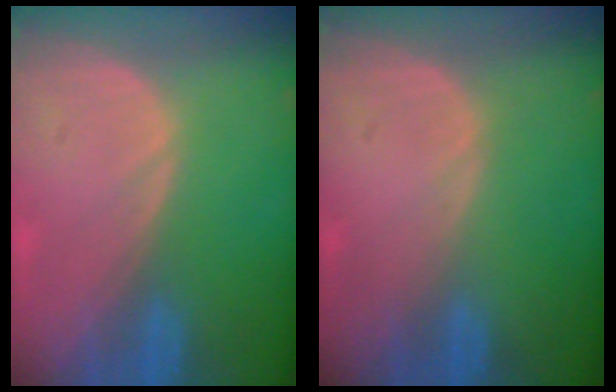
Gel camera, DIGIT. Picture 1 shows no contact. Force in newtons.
{"total": 0.0}